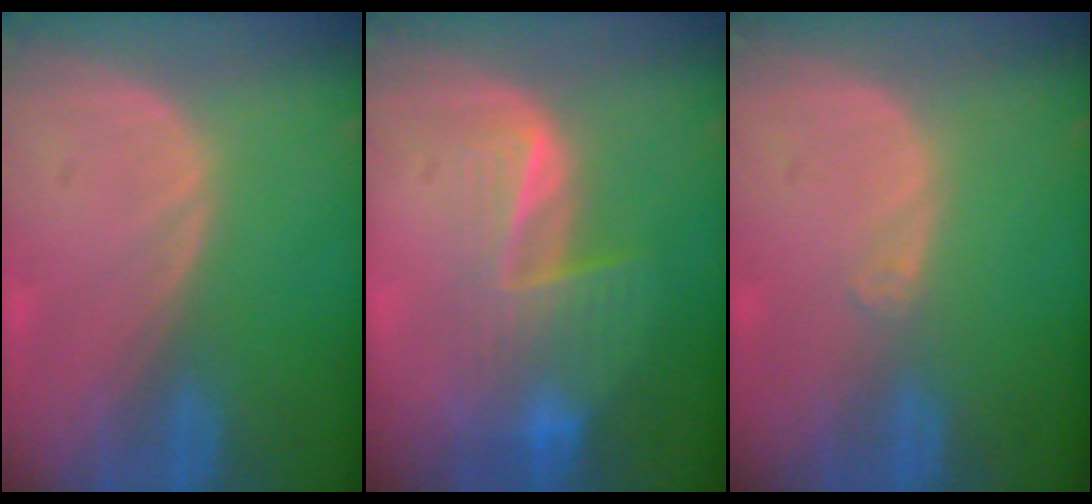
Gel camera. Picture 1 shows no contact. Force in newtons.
{"total": 6.8, "press": 6.4, "slide": 2.2}
{"total": 0.9, "press": 0.7, "slide": 0.6}